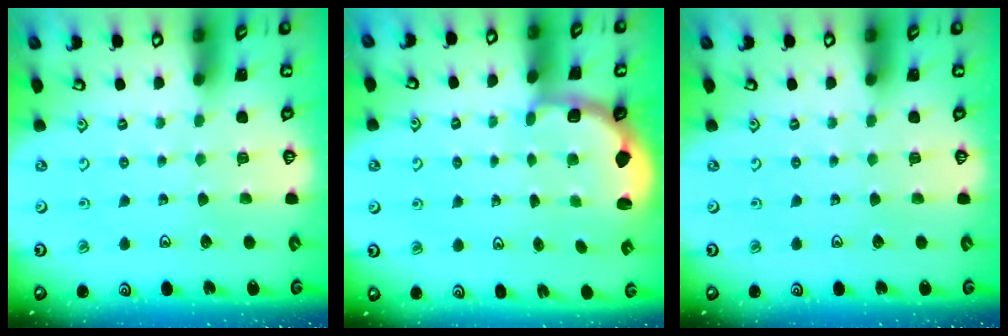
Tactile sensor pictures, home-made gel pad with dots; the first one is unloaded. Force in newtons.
{"total": 2.8, "press": 2.2, "slide": 1.7}
{"total": 0.0}